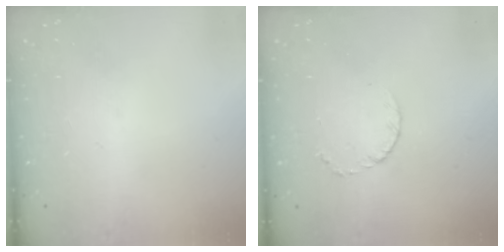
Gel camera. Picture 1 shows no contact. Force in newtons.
{"total": 3.5, "press": 3.5, "slide": 0.4}